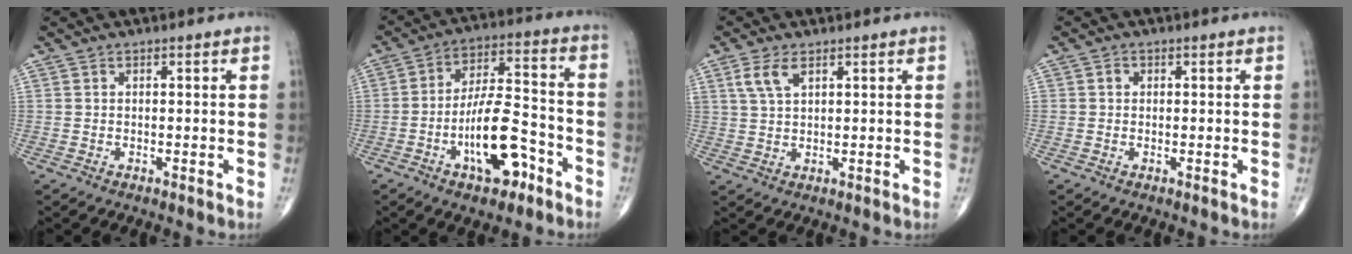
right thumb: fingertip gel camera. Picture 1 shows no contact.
{"total": 13.8, "force": [-6.0, 5.7, 11.0], "torque": [-0.170, 0.047, -0.096]}
{"total": 4.4, "force": [2.2, 2.0, 3.2], "torque": [-0.070, 0.002, 0.050]}
{"total": 1.1, "force": [0.1, 1.0, 0.4], "torque": [-0.002, 0.003, 0.001]}